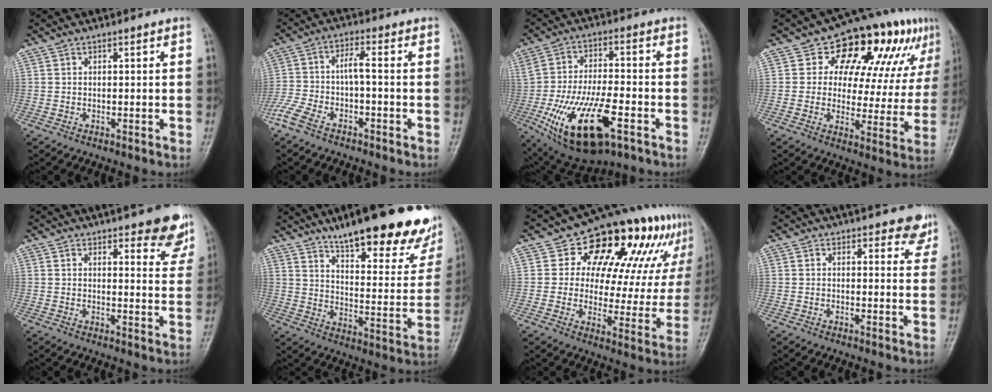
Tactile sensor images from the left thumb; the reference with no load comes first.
{"total": 7.4, "force": [-3.7, 1.7, 6.1], "torque": [-0.147, 0.027, -0.073]}
{"total": 18.2, "force": [-7.3, 7.2, 15.0], "torque": [-0.281, 0.014, -0.109]}
{"total": 18.2, "force": [8.4, 10.2, 12.5], "torque": [-0.107, -0.005, 0.113]}
{"total": 8.9, "force": [6.4, 2.8, 5.5], "torque": [-0.036, -0.035, 0.071]}
{"total": 25.9, "force": [18.5, 7.2, 16.6], "torque": [-0.190, -0.077, 0.256]}
{"total": 20.0, "force": [9.7, 11.4, 13.3], "torque": [-0.117, -0.009, 0.130]}
{"total": 4.4, "force": [3.2, 2.0, 2.2], "torque": [0.004, -0.017, 0.033]}